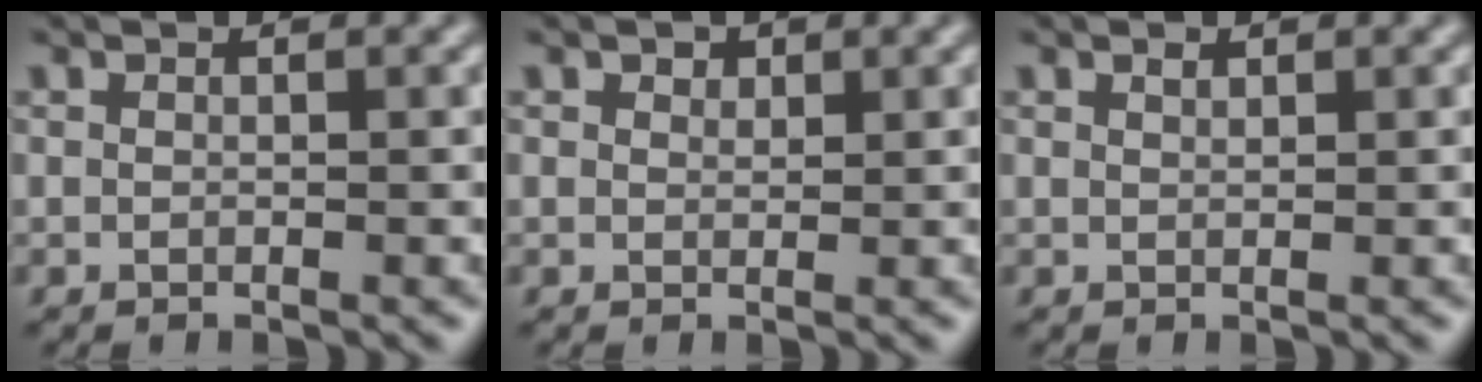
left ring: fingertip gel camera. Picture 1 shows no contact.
{"total": 1.1, "force": [0.8, 0.6, 0.3], "torque": [-0.005, -0.002, 0.010]}
{"total": 0.6, "force": [0.5, 0.2, 0.3], "torque": [-0.006, -0.001, 0.010]}